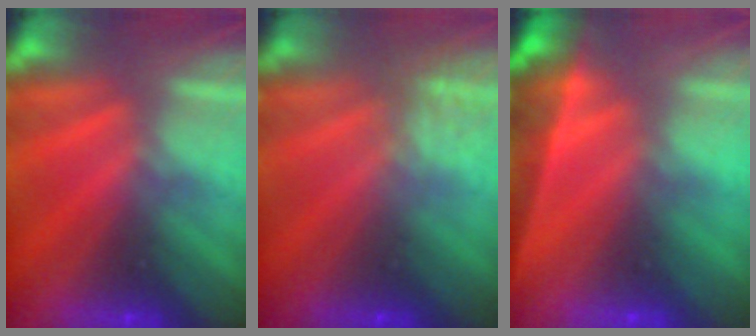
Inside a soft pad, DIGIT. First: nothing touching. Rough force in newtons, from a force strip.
{"total": 1.8}
{"total": 11.5}